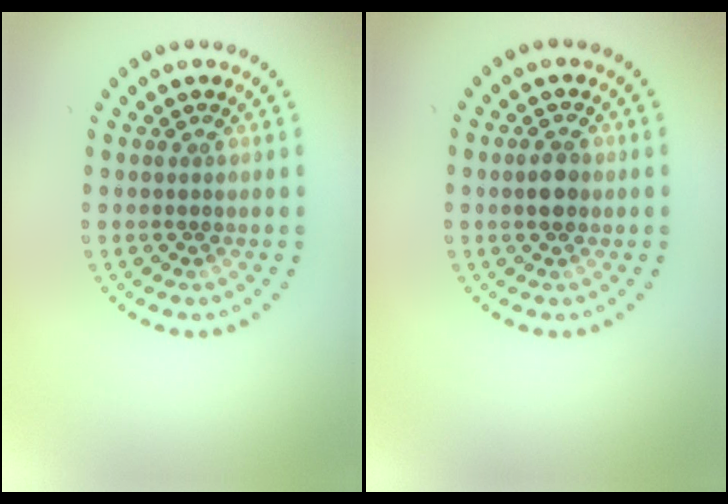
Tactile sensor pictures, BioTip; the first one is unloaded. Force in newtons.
{"total": 2.4, "press": 2.4, "slide": 0.0}